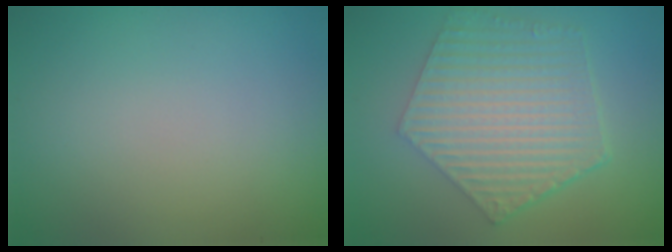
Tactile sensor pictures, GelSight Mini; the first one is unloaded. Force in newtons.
{"total": 6.6, "press": 5.0, "slide": 4.4}